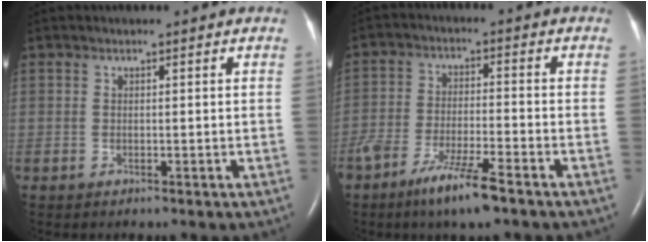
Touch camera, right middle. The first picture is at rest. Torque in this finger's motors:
{"motor_torque": [1.13, -1.01, 0.20, 0.16]}